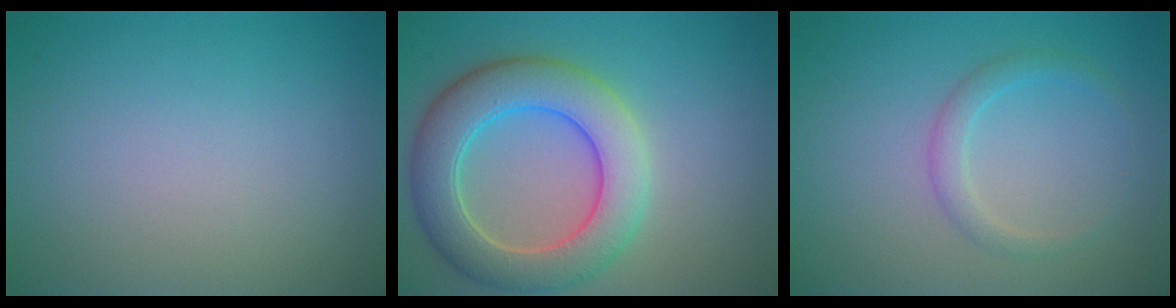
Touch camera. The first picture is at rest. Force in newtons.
{"total": 7.5, "press": 7.5, "slide": 0.5}
{"total": 1.7, "press": 1.7, "slide": 0.1}